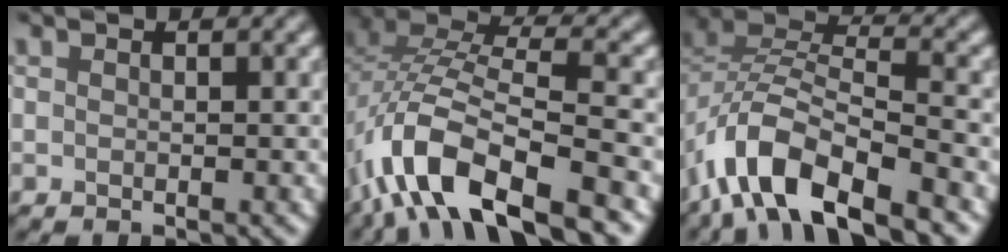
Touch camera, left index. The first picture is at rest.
{"total": 11.0, "force": [-6.7, 3.7, 8.0], "torque": [-0.167, 0.003, -0.115]}
{"total": 9.8, "force": [-6.9, 3.8, 5.8], "torque": [-0.116, -0.001, -0.121]}